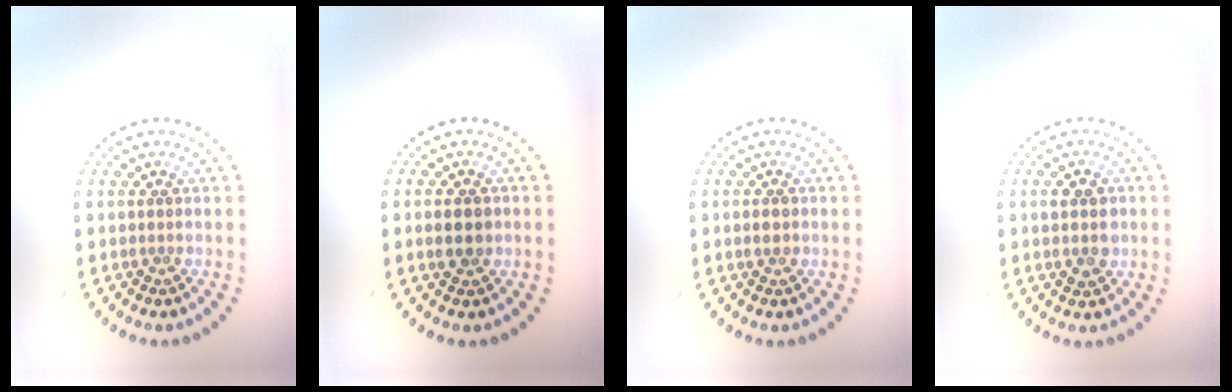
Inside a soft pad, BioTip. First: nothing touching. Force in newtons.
{"total": 2.4, "press": 2.4, "slide": 0.2}
{"total": 1.2, "press": 1.2, "slide": 0.2}
{"total": 2.8, "press": 2.8, "slide": 0.1}